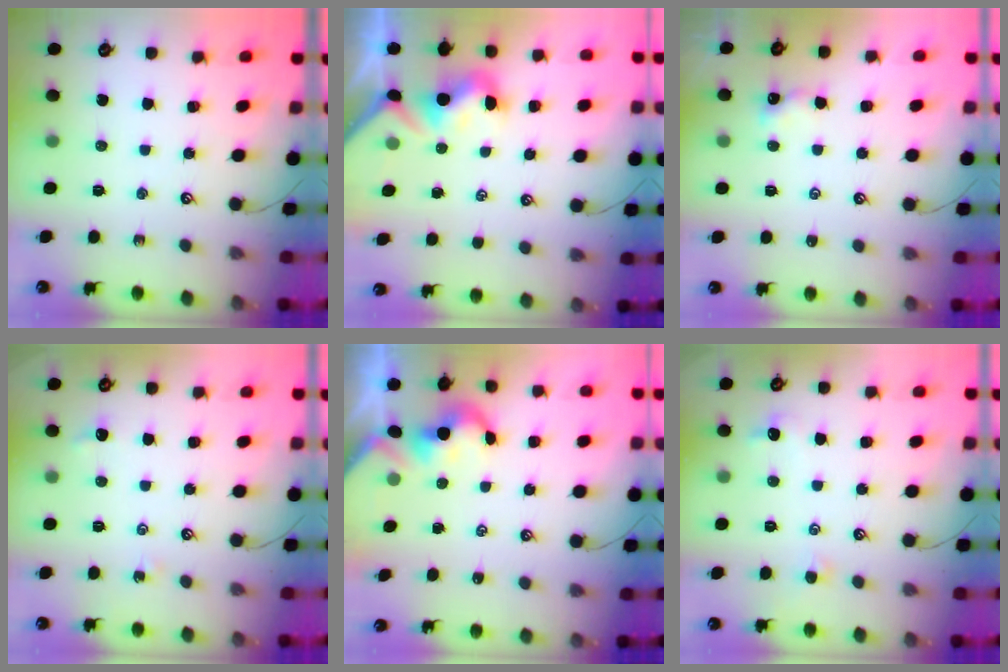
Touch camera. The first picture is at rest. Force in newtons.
{"total": 1.5, "press": 1.3, "slide": 0.7}
{"total": 0.0}
{"total": 2.5, "press": 2.4, "slide": 0.6}
{"total": 2.0, "press": 1.9, "slide": 0.4}
{"total": 0.8, "press": 0.7, "slide": 0.4}